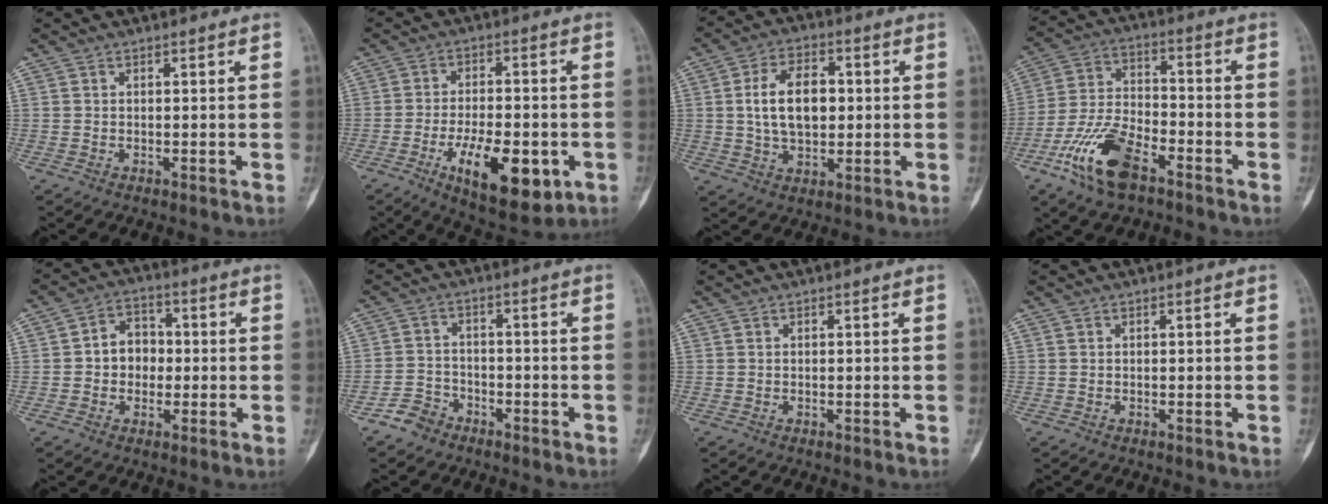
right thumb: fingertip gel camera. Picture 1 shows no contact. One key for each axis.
{"total": 14.6, "fx": -5.2, "fy": 6.1, "fz": 12.2, "tx": -0.173, "ty": 0.005, "tz": -0.073}
{"total": 11.3, "fx": 1.0, "fy": 6.9, "fz": 8.9, "tx": -0.139, "ty": 0.008, "tz": 0.020}
{"total": 13.6, "fx": -7.6, "fy": 6.0, "fz": 9.6, "tx": -0.194, "ty": 0.034, "tz": -0.148}
{"total": 7.0, "fx": -0.3, "fy": 5.8, "fz": 3.9, "tx": -0.026, "ty": 0.019, "tz": -0.015}
{"total": 4.6, "fx": -3.4, "fy": 3.1, "fz": 0.7, "tx": 0.004, "ty": 0.026, "tz": -0.065}
{"total": 0.0}
{"total": 0.0}